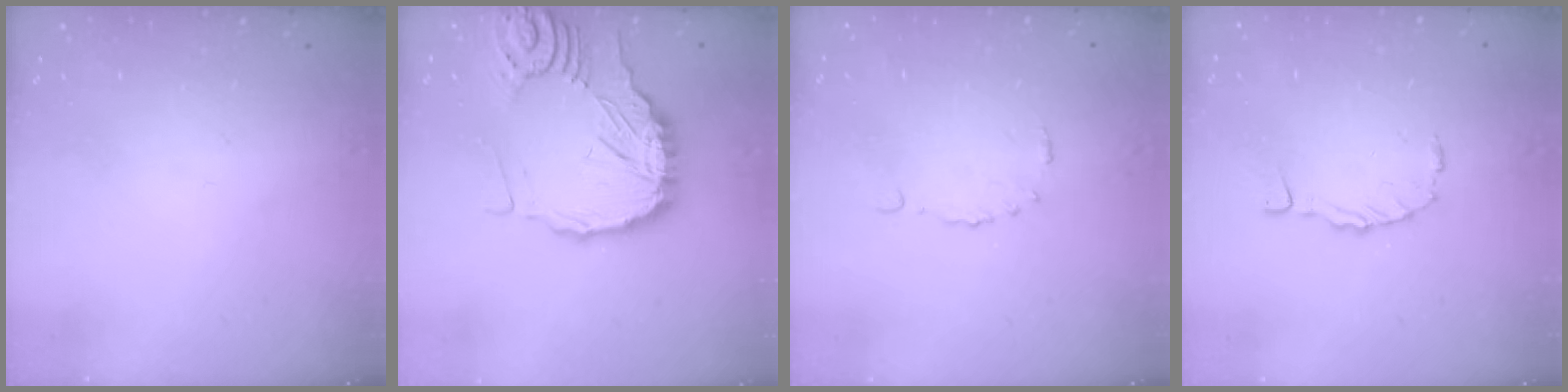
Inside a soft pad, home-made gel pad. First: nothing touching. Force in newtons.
{"total": 16.3, "press": 16.2, "slide": 1.8}
{"total": 3.9, "press": 3.8, "slide": 0.5}
{"total": 0.0}